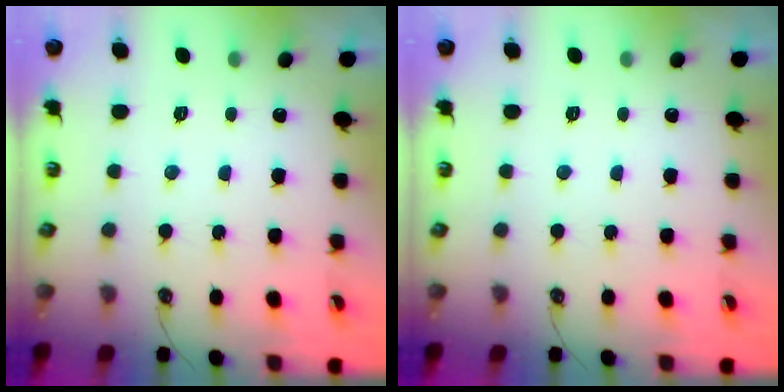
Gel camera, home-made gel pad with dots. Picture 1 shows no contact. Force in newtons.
{"total": 0.0}